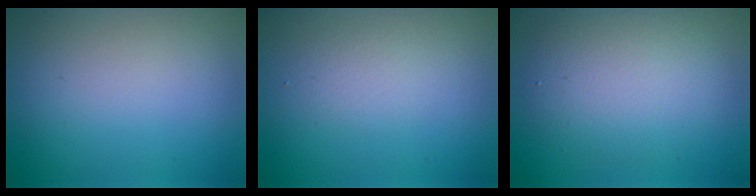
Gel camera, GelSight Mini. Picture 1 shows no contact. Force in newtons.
{"total": 1.3, "press": 1.3, "slide": 0.1}
{"total": 4.9, "press": 4.9, "slide": 0.4}